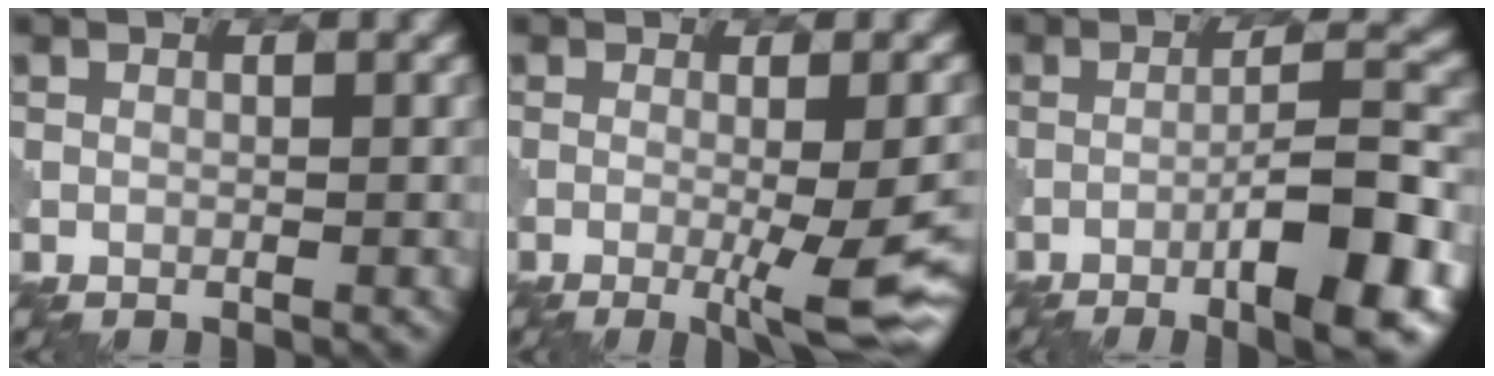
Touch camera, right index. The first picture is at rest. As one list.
[{"total": 7.9, "force": [-2.2, 1.6, 7.4], "torque": [-0.099, -0.012, -0.028]}, {"total": 8.8, "force": [-4.1, 1.7, 7.6], "torque": [-0.104, 0.015, -0.063]}]